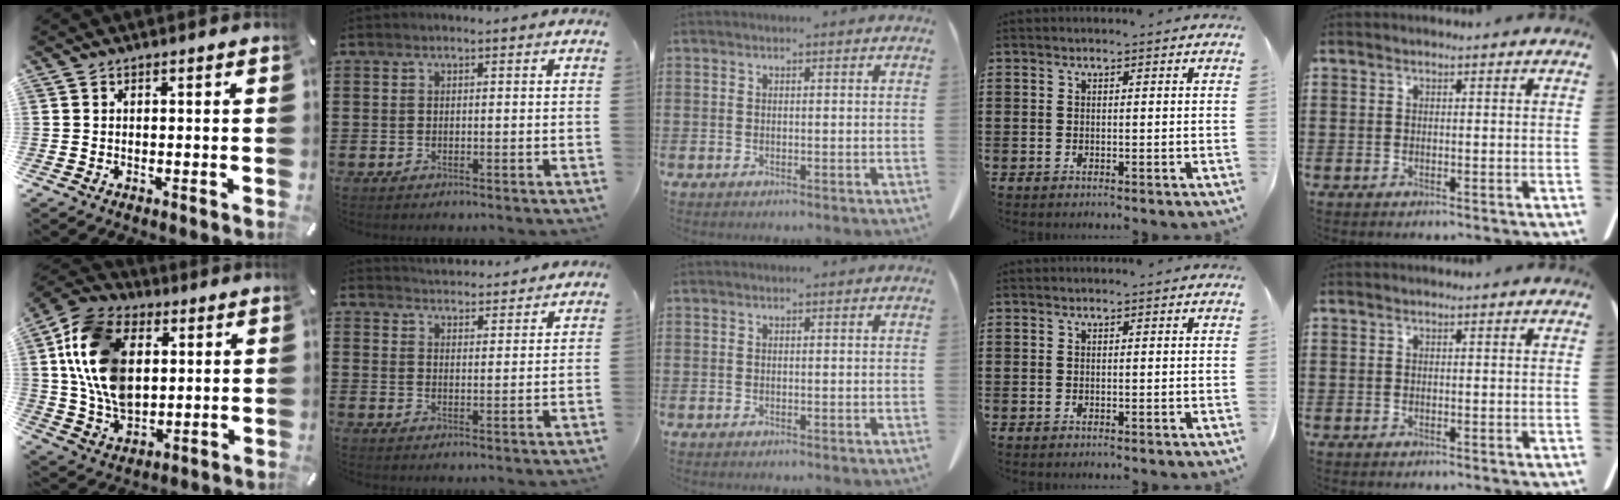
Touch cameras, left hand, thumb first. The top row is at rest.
{"thumb": {"total": 17.7, "force": [3.6, 12.7, 11.7], "torque": [-0.266, 0.010, 0.068]}, "index": {"total": 3.8, "force": [3.8, -0.1, -0.3], "torque": [-0.008, -0.022, 0.068]}}